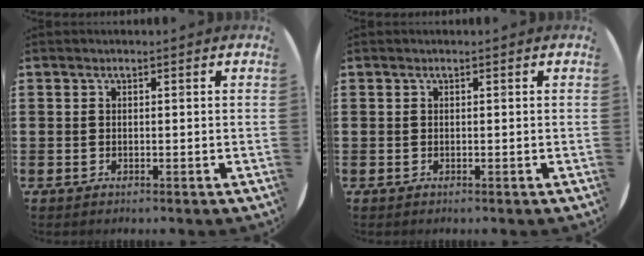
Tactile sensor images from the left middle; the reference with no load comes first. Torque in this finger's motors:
{"motor_torque": [-0.06, 0.04, 0.00, 0.01]}